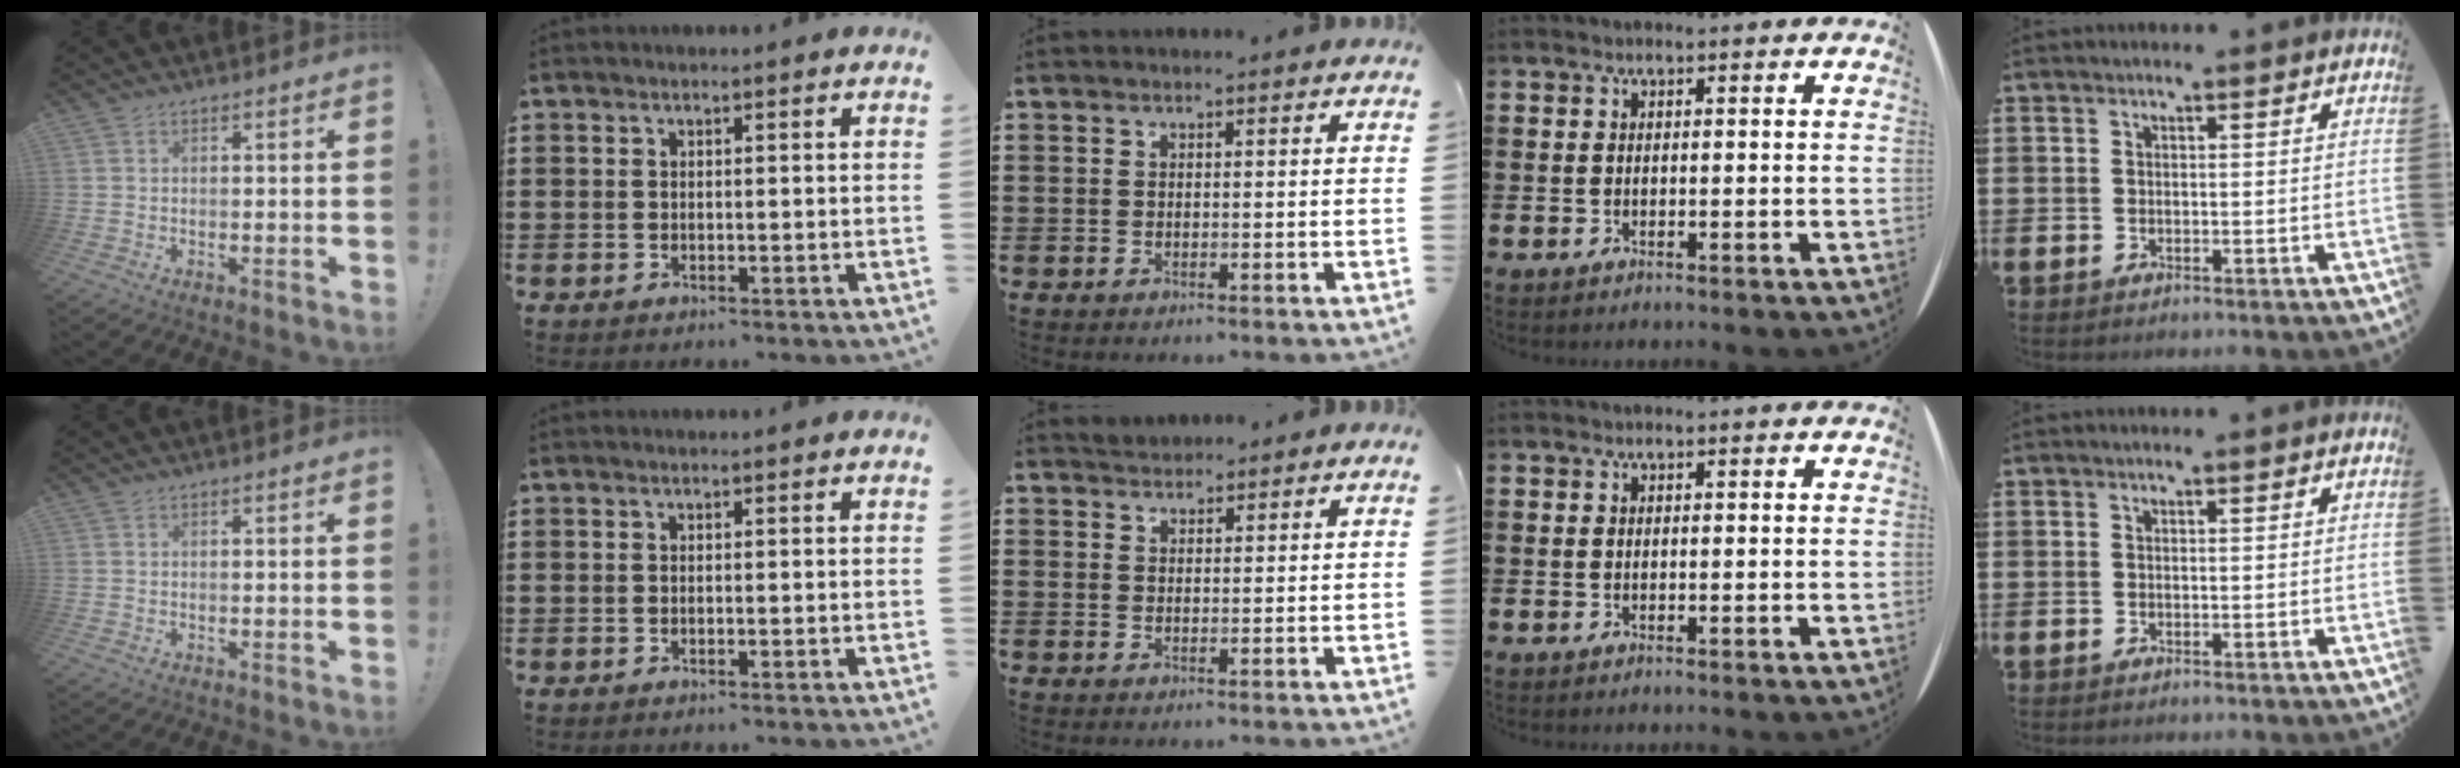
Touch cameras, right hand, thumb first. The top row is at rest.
{"middle": {"total": 1.8, "force": [1.7, 0.4, -0.2], "torque": [-0.001, 0.006, 0.035]}}